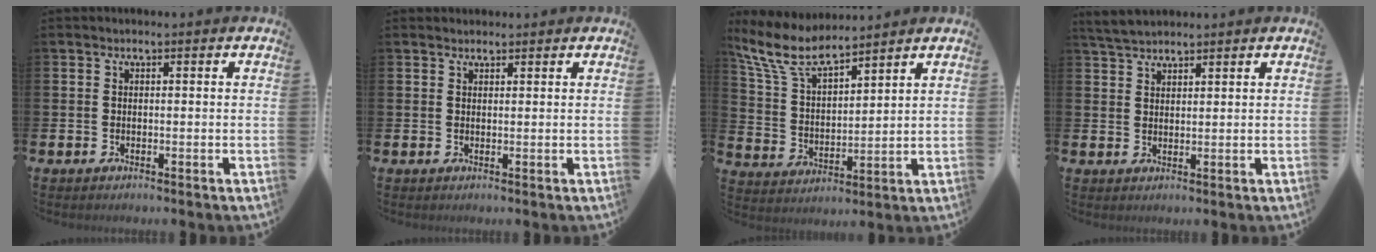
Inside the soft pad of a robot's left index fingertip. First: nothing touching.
{"total": 1.2, "force": [1.2, 0.4, 0.0], "torque": [0.007, 0.001, 0.021]}
{"total": 8.2, "force": [7.3, 2.0, 3.0], "torque": [-0.096, -0.034, 0.133]}
{"total": 3.4, "force": [3.3, 0.6, 0.7], "torque": [-0.021, -0.008, 0.062]}